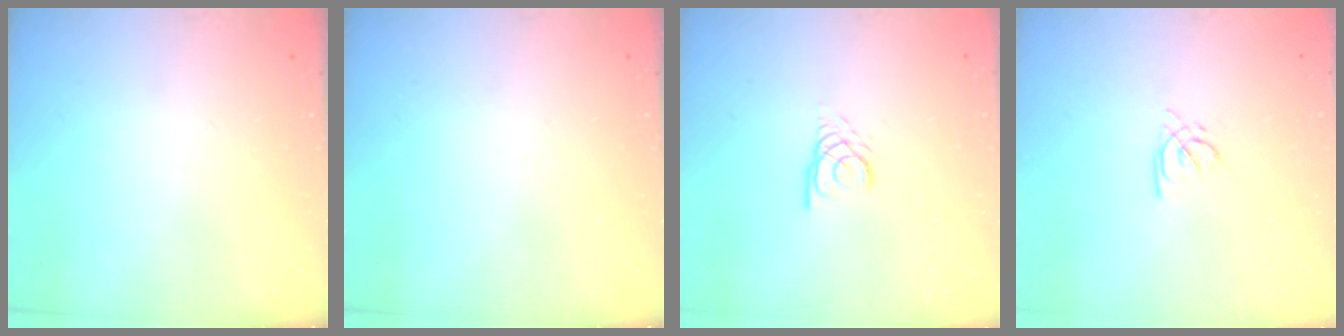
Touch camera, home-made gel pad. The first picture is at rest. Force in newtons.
{"total": 0.0}
{"total": 2.8, "press": 2.8, "slide": 0.1}
{"total": 2.2, "press": 2.2, "slide": 0.2}